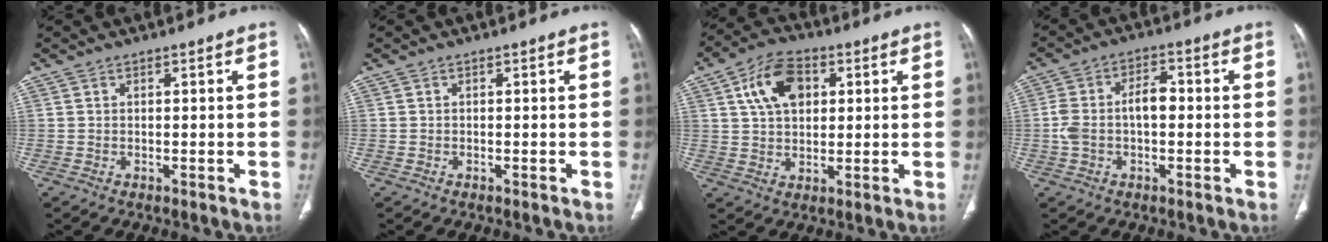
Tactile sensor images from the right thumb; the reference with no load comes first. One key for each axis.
{"total": 0.0}
{"total": 10.7, "fx": 3.4, "fy": 6.9, "fz": 7.4, "tx": -0.112, "ty": 0.003, "tz": 0.056}
{"total": 7.9, "fx": -0.6, "fy": 4.5, "fz": 6.5, "tx": -0.133, "ty": 0.032, "tz": -0.013}